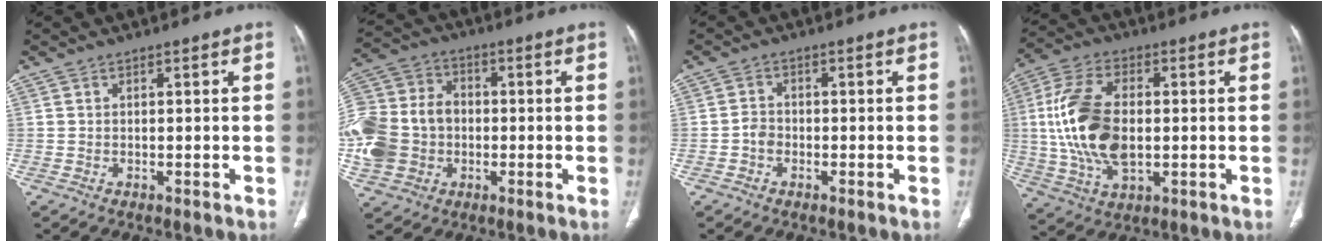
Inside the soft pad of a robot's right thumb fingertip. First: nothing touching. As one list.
[{"total": 18.6, "force": [-2.1, 15.3, 10.4], "torque": [-0.231, 0.032, -0.034]}, {"total": 2.3, "force": [-0.9, 1.9, 1.1], "torque": [-0.010, 0.011, -0.022]}, {"total": 16.9, "force": [0.3, 9.5, 14.0], "torque": [-0.286, 0.003, 0.008]}]